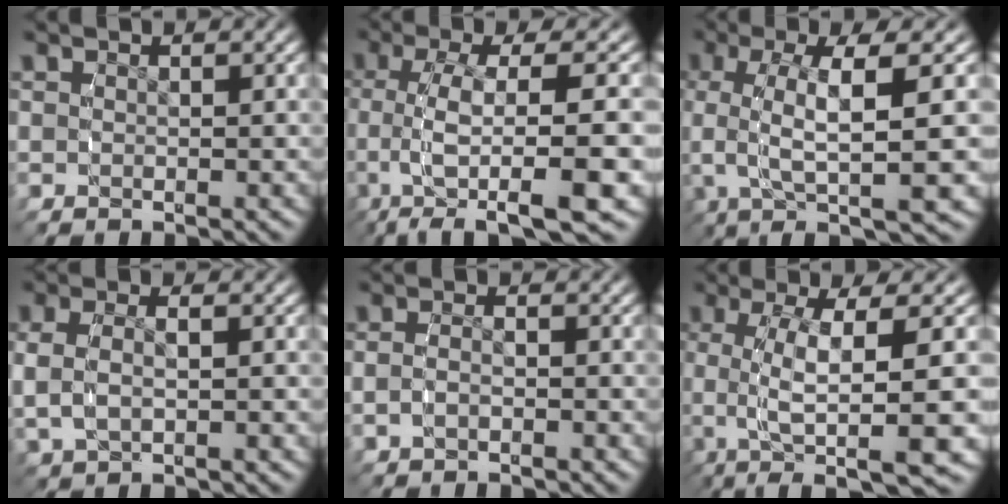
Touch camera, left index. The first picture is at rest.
{"total": 9.1, "force": [-4.8, 3.3, 7.0], "torque": [-0.140, -0.034, -0.054]}
{"total": 8.0, "force": [-0.2, 2.8, 7.4], "torque": [-0.136, -0.008, 0.003]}
{"total": 3.2, "force": [0.2, 1.9, 2.6], "torque": [-0.064, -0.004, 0.011]}
{"total": 1.7, "force": [-1.0, 0.7, 1.2], "torque": [-0.029, -0.009, -0.011]}
{"total": 9.0, "force": [-3.4, 2.9, 7.8], "torque": [-0.136, -0.022, -0.036]}